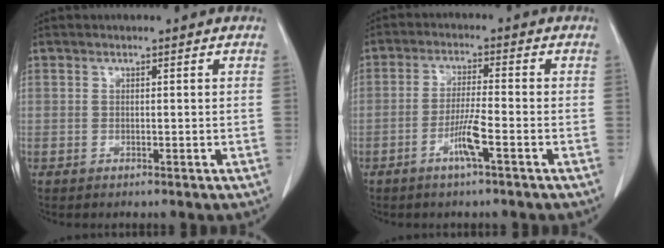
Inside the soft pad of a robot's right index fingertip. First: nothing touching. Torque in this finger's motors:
{"motor_torque": [0.03, 0.07, 0.12, 0.05]}